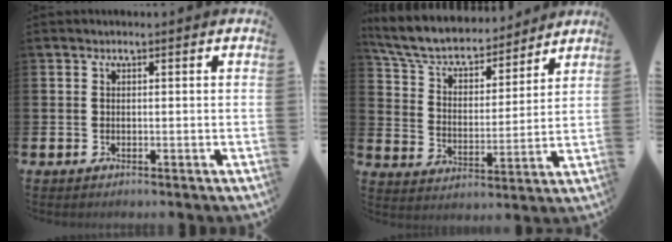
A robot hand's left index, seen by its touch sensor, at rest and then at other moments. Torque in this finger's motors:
{"motor_torque": [0.51, -0.56, 1.01, 0.21]}